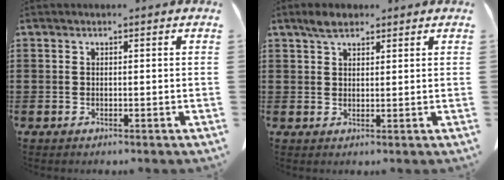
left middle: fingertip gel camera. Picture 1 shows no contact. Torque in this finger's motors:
{"motor_torque": [0.09, -0.03, 0.05, 0.03]}